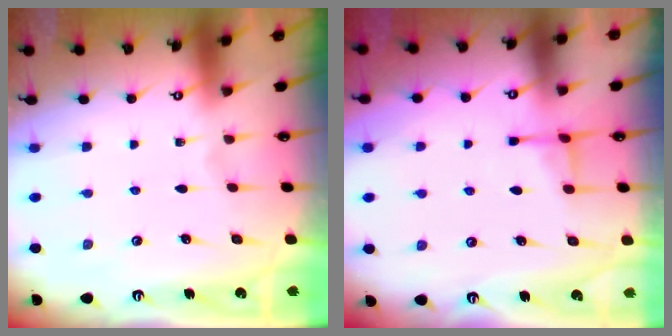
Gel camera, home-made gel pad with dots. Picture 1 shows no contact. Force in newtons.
{"total": 4.2, "press": 4.1, "slide": 0.6}